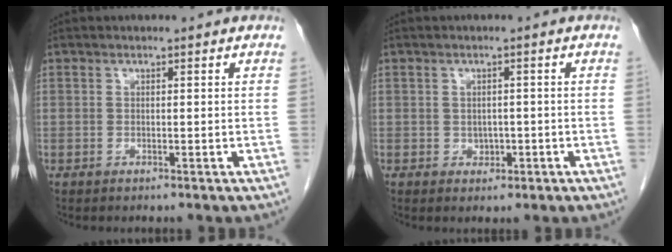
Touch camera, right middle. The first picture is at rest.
{"total": 1.7, "force": [-0.5, 1.4, 0.9], "torque": [-0.013, 0.004, -0.001]}